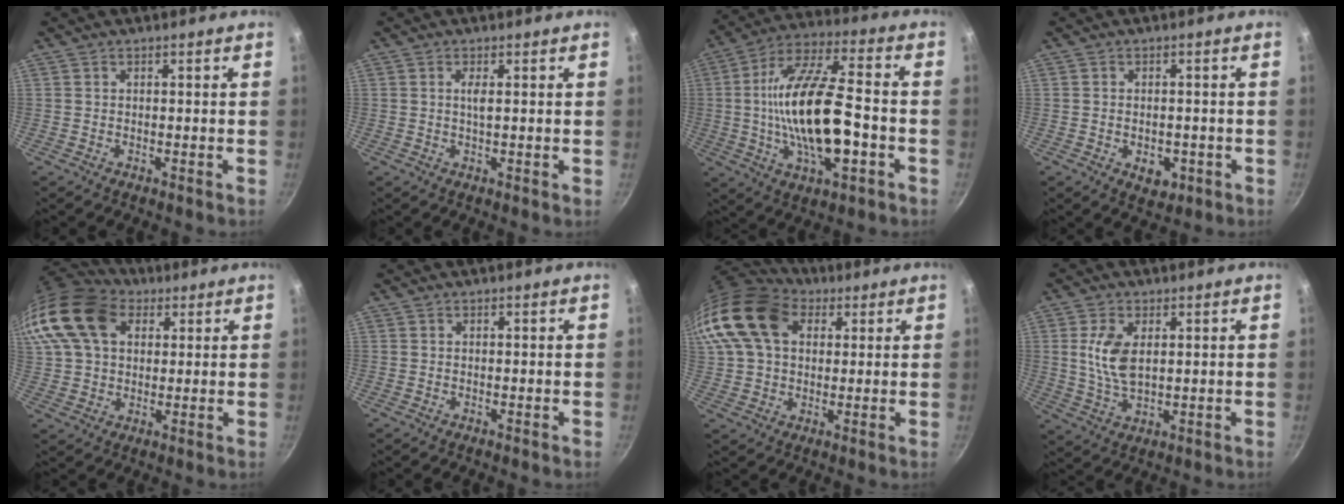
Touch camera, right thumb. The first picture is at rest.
{"total": 1.7, "force": [0.4, 0.3, 1.7], "torque": [-0.032, -0.001, 0.006]}
{"total": 21.0, "force": [-3.0, 8.2, 19.1], "torque": [-0.343, 0.026, -0.057]}
{"total": 4.5, "force": [-1.4, 3.0, 3.0], "torque": [-0.031, 0.006, -0.012]}
{"total": 21.7, "force": [7.8, 15.4, 13.1], "torque": [-0.291, 0.031, 0.135]}
{"total": 0.0}
{"total": 19.5, "force": [6.0, 13.8, 12.5], "torque": [-0.258, 0.023, 0.097]}
{"total": 8.1, "force": [1.7, 4.4, 6.5], "torque": [-0.129, -0.011, 0.036]}